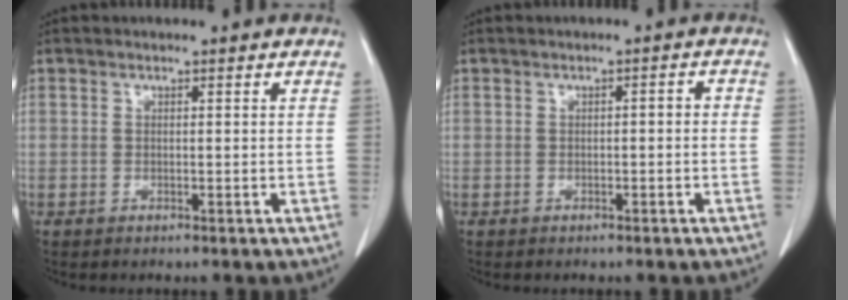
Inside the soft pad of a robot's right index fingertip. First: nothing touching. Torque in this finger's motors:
{"motor_torque": [0.20, -0.13, 0.10, 0.03]}